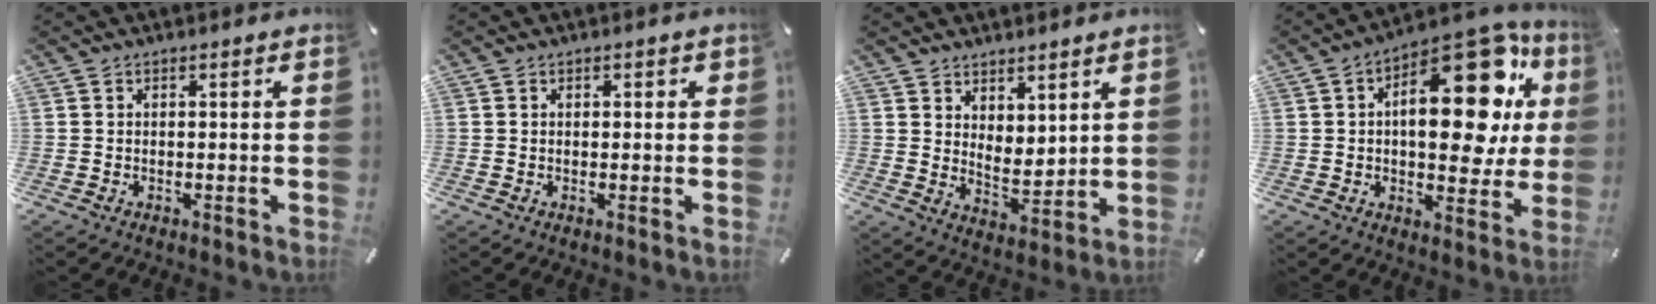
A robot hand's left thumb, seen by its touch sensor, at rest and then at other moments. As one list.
[{"total": 0.8, "force": [0.1, 0.7, 0.5], "torque": [-0.002, 0.003, -0.001]}, {"total": 5.6, "force": [5.0, 2.5, -0.1], "torque": [0.006, -0.043, 0.093]}, {"total": 22.2, "force": [6.9, 10.9, 18.1], "torque": [-0.234, -0.047, 0.109]}]